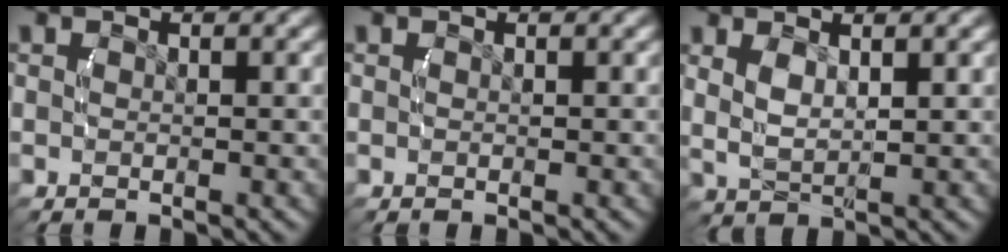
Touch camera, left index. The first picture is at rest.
{"total": 0.0}
{"total": 3.3, "force": [1.3, 1.9, 2.4], "torque": [-0.052, -0.001, 0.027]}